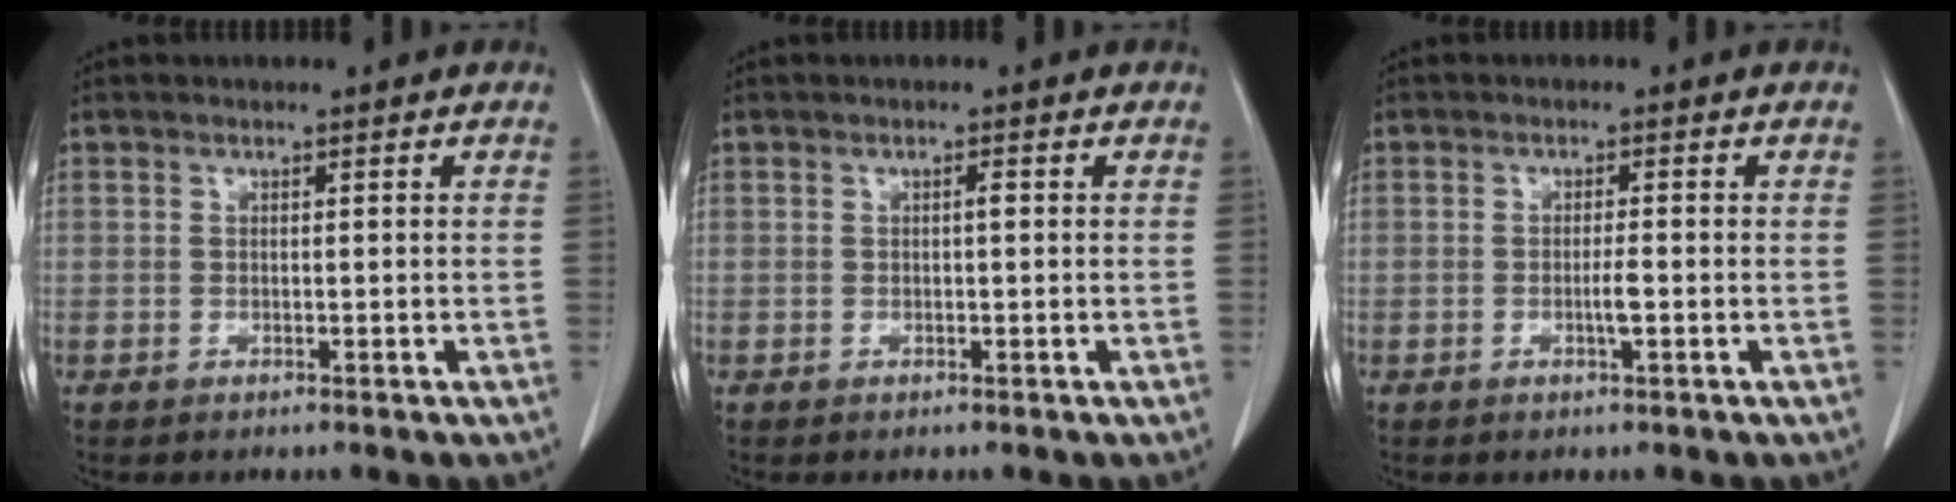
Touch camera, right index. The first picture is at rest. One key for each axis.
{"total": 0.7, "fx": 0.0, "fy": 0.1, "fz": 0.7, "tx": -0.011, "ty": 0.001, "tz": 0.000}
{"total": 2.0, "fx": -0.6, "fy": 0.0, "fz": 1.9, "tx": -0.037, "ty": -0.002, "tz": -0.010}